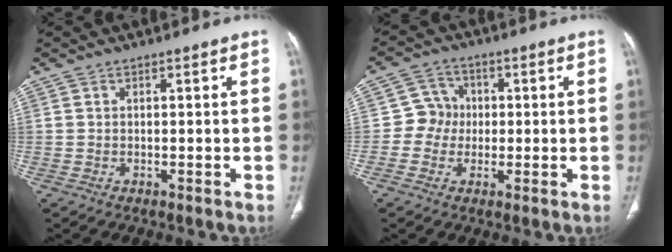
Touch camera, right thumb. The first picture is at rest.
{"total": 5.6, "force": [-0.3, 5.4, 1.6], "torque": [0.011, 0.014, -0.014]}